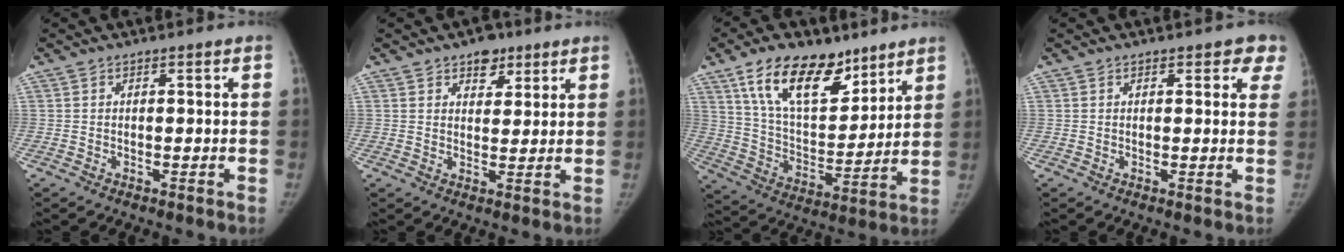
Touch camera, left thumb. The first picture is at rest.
{"total": 5.2, "force": [3.2, 3.3, 2.4], "torque": [-0.004, -0.015, 0.048]}
{"total": 18.8, "force": [11.8, 9.6, 11.0], "torque": [-0.144, -0.057, 0.213]}
{"total": 4.0, "force": [2.7, 2.1, 2.2], "torque": [0.015, -0.006, 0.019]}